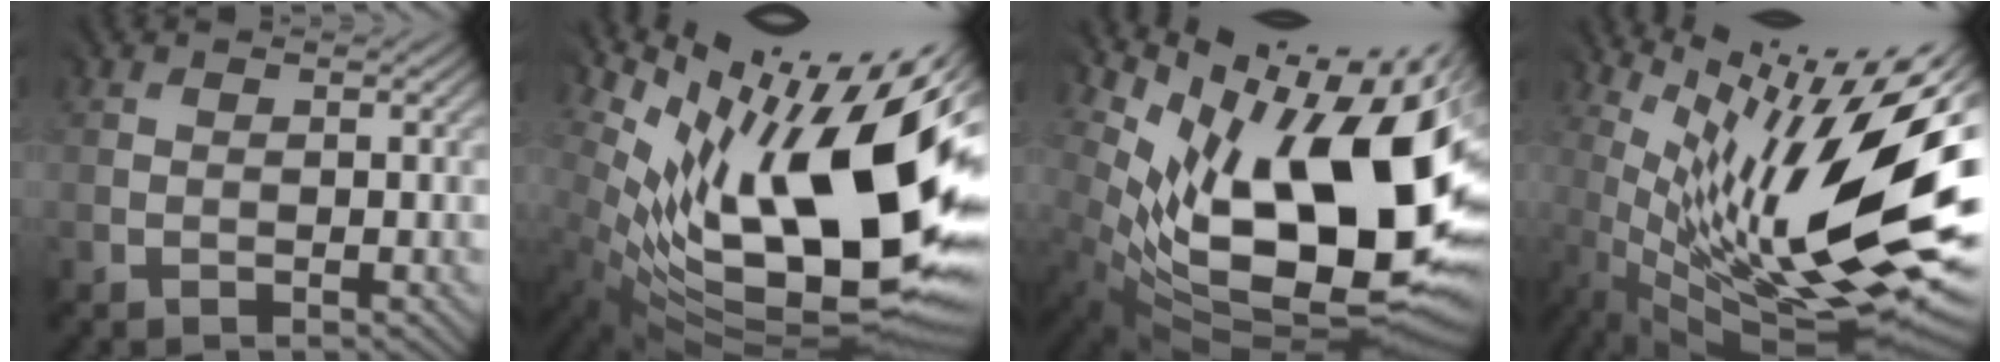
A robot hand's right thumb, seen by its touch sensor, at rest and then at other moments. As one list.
[{"total": 18.5, "force": [3.6, 7.6, 16.4], "torque": [-0.281, -0.021, 0.081]}, {"total": 18.6, "force": [3.1, 9.5, 15.7], "torque": [-0.246, -0.042, 0.082]}, {"total": 16.9, "force": [2.3, 4.4, 16.1], "torque": [-0.252, 0.002, 0.066]}]